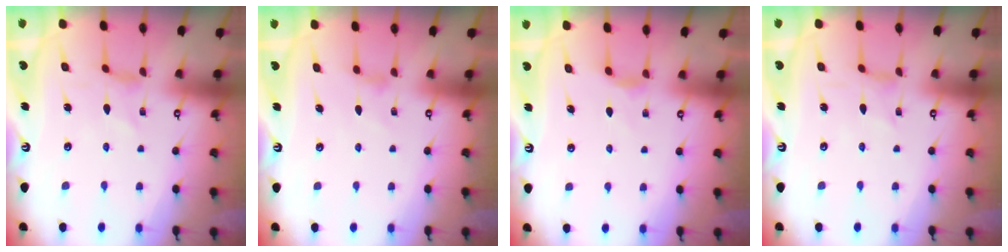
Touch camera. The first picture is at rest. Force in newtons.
{"total": 2.6, "press": 2.5, "slide": 0.5}
{"total": 3.0, "press": 3.0, "slide": 0.5}
{"total": 0.0}